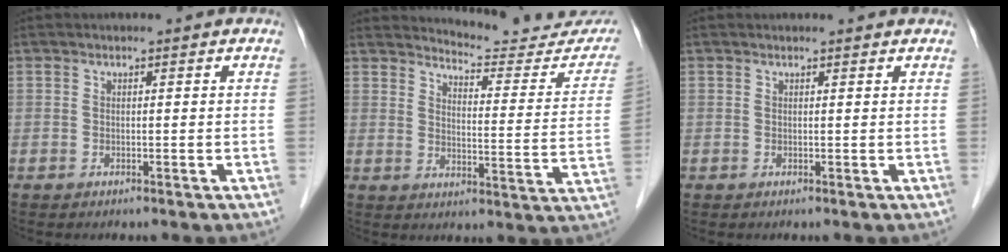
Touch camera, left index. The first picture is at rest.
{"total": 16.1, "force": [15.8, 2.3, 2.2], "torque": [-0.009, -0.080, 0.174]}
{"total": 1.7, "force": [1.7, 0.2, 0.3], "torque": [-0.010, 0.007, 0.017]}